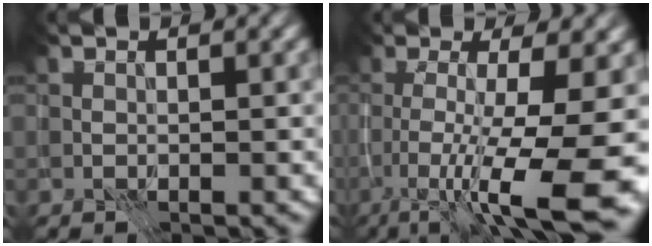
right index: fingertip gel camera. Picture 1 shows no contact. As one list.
[{"total": 12.8, "force": [-3.7, 2.9, 11.9], "torque": [-0.169, -0.010, -0.047]}]